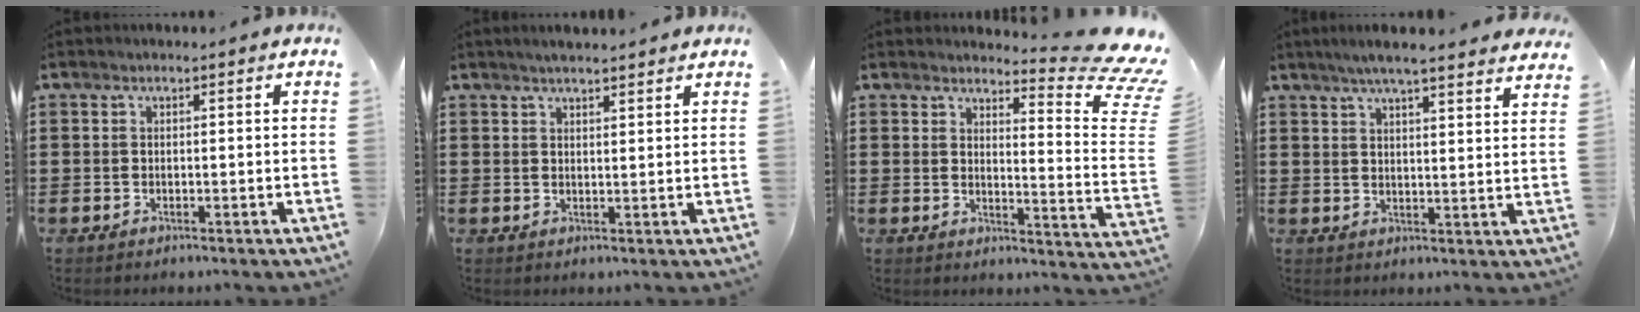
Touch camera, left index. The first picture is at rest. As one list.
[{"total": 2.0, "force": [1.9, 0.1, 0.5], "torque": [-0.013, 0.004, 0.036]}, {"total": 7.6, "force": [6.1, 0.9, 4.5], "torque": [-0.068, -0.058, 0.100]}, {"total": 5.1, "force": [4.6, -0.3, 2.1], "torque": [-0.053, -0.016, 0.081]}]